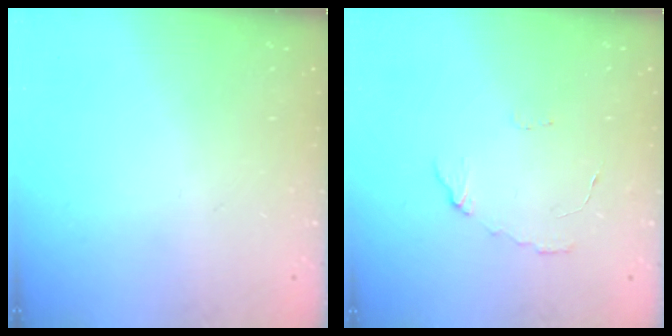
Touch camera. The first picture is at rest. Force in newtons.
{"total": 4.5, "press": 4.5, "slide": 0.4}